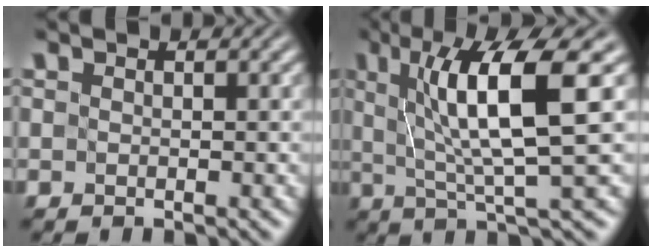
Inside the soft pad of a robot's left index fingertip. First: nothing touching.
{"total": 8.5, "force": [1.9, 1.3, 8.2], "torque": [-0.126, 0.003, 0.034]}